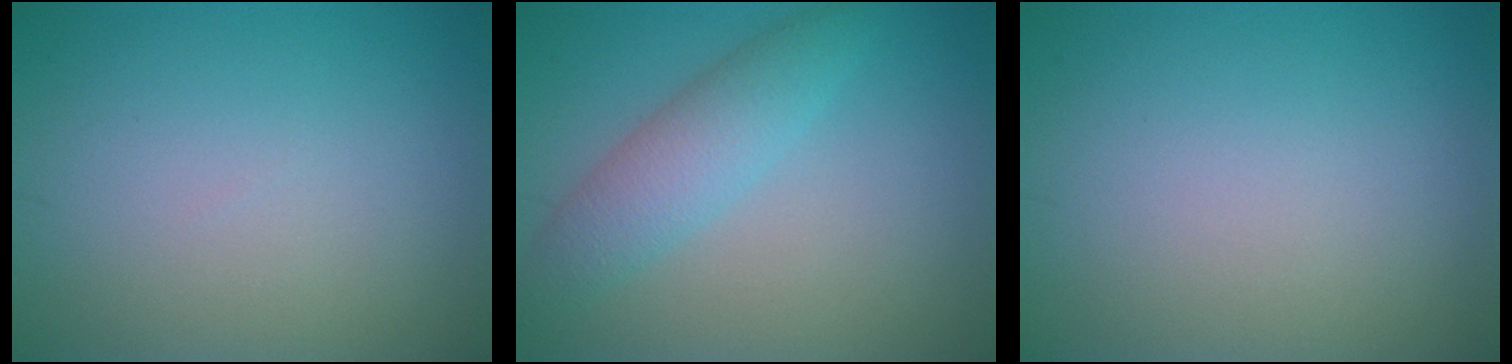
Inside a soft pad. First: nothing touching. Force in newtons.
{"total": 3.7, "press": 3.7, "slide": 0.2}
{"total": 0.0}